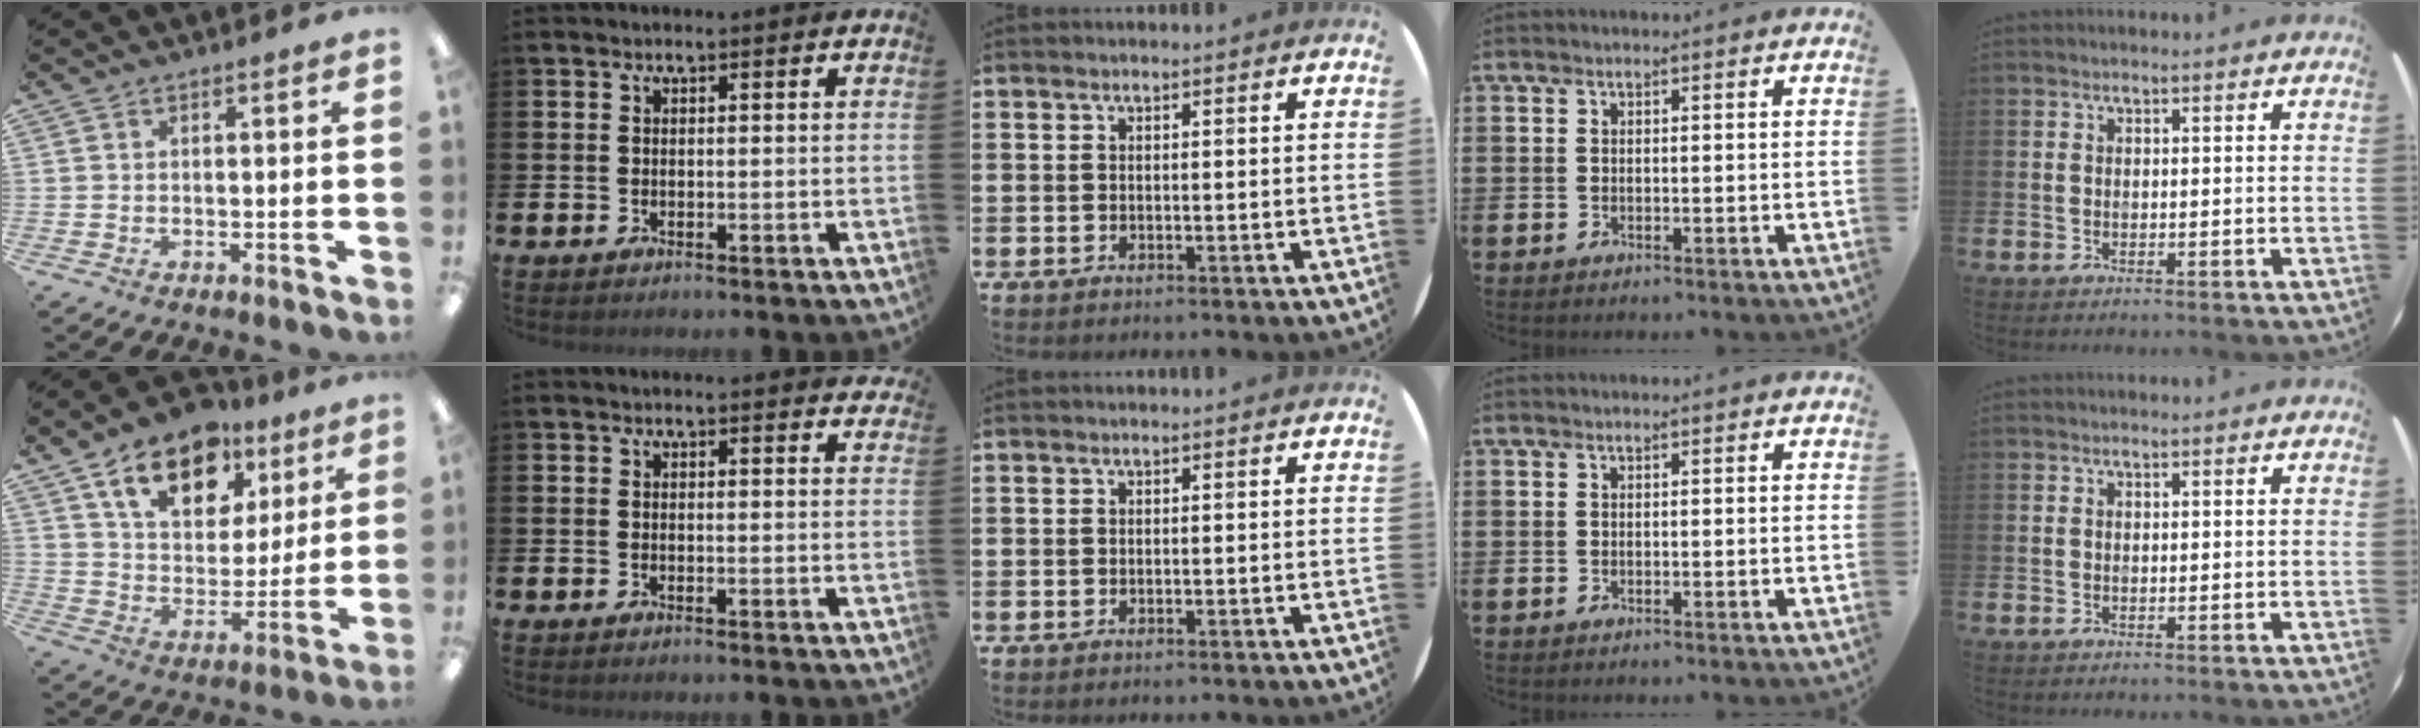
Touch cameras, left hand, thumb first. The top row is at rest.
{"thumb": {"total": 16.4, "force": [10.2, 9.9, 8.2], "torque": [-0.131, -0.044, 0.182]}, "index": {"total": 1.3, "force": [1.3, 0.0, 0.0], "torque": [0.010, -0.008, 0.022]}}